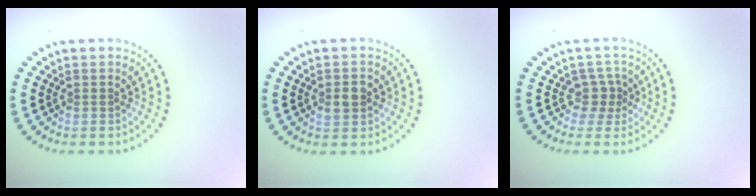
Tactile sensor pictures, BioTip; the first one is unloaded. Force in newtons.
{"total": 2.4, "press": 2.4, "slide": 0.1}
{"total": 1.8, "press": 1.1, "slide": 1.4}